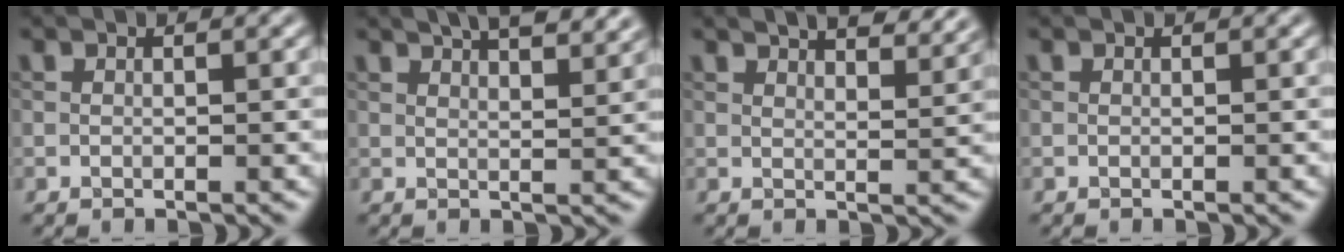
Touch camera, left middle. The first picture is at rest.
{"total": 6.8, "force": [4.9, 2.3, 4.0], "torque": [-0.027, 0.030, 0.042]}
{"total": 6.2, "force": [4.8, 1.9, 3.3], "torque": [-0.023, 0.020, 0.042]}
{"total": 0.0}